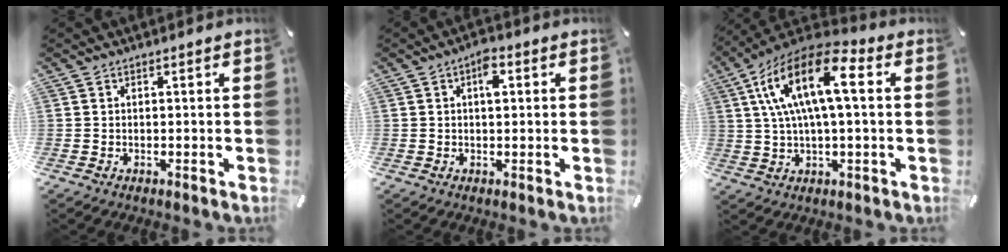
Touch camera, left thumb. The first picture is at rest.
{"total": 3.8, "force": [1.1, 1.8, 3.1], "torque": [-0.043, 0.000, 0.012]}
{"total": 17.4, "force": [4.3, 7.3, 15.2], "torque": [-0.317, 0.000, 0.069]}